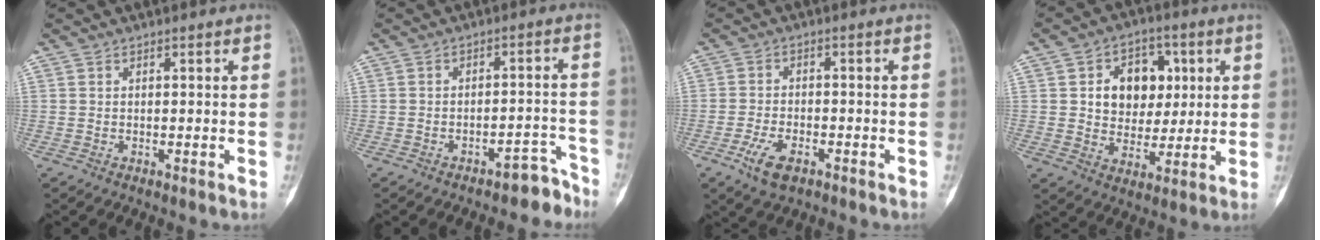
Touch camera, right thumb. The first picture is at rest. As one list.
[{"total": 5.2, "force": [-4.4, 2.2, 1.7], "torque": [0.001, 0.065, -0.055]}, {"total": 5.9, "force": [-3.2, 2.9, 4.1], "torque": [-0.082, 0.011, -0.055]}, {"total": 11.8, "force": [2.7, 9.1, 7.0], "torque": [-0.050, -0.001, 0.047]}]